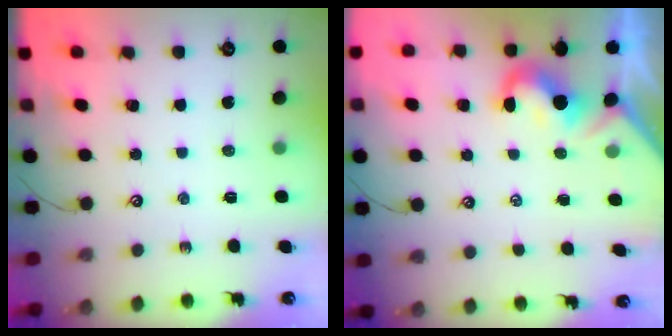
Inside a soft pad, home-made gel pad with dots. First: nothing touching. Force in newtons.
{"total": 1.8, "press": 1.6, "slide": 0.8}